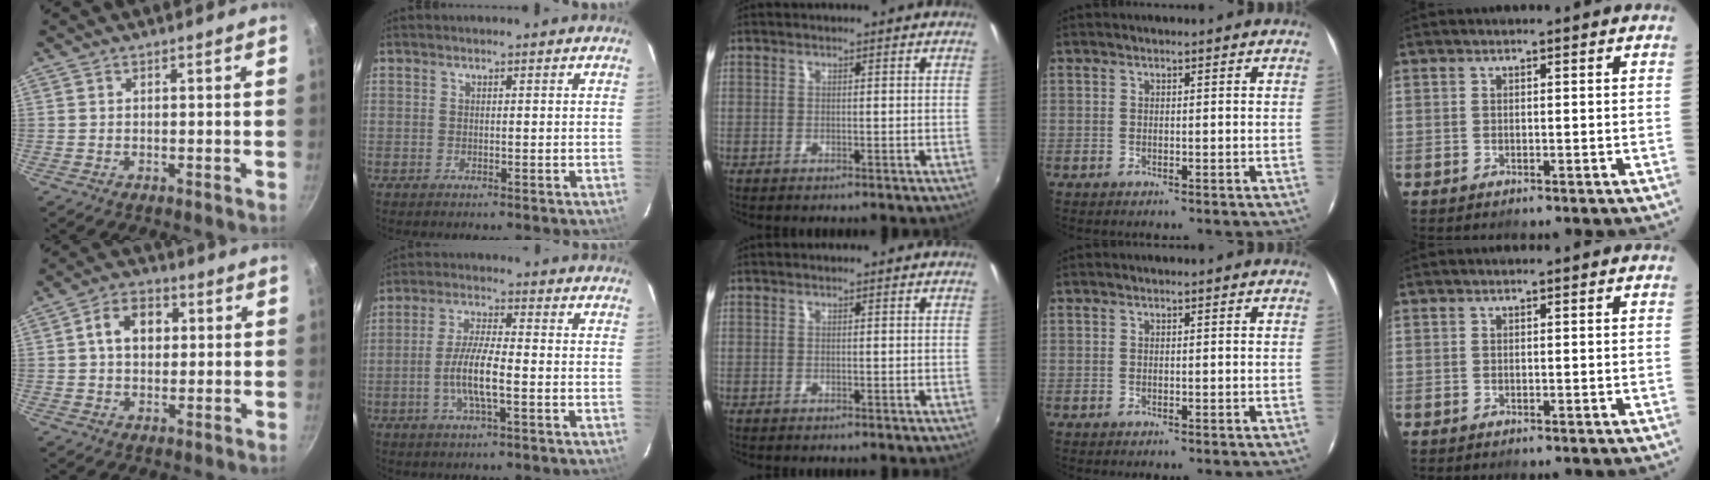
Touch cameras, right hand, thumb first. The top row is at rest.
{"thumb": {"total": 7.9, "force": [1.4, 5.8, 5.1], "torque": [-0.059, 0.011, 0.014]}, "index": {"total": 7.6, "force": [-2.1, 1.4, 7.2], "torque": [-0.144, 0.000, -0.043]}}